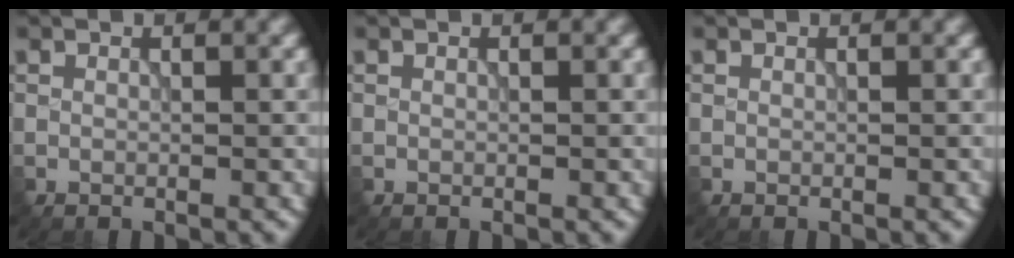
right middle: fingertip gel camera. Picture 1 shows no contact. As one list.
[{"total": 0.0}, {"total": 0.0}]